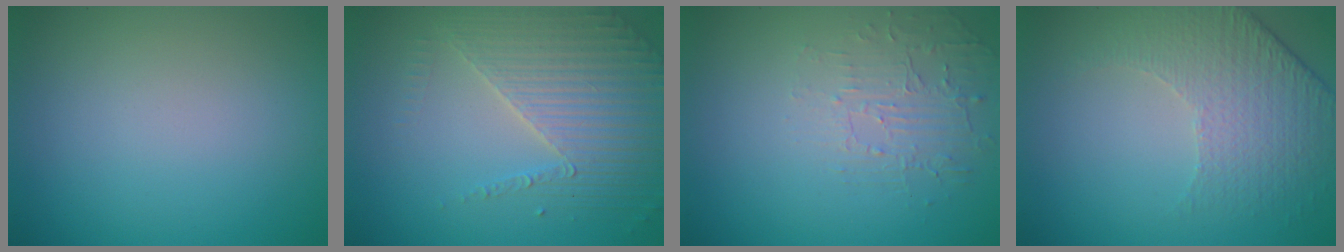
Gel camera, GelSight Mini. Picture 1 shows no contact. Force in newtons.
{"total": 4.0, "press": 3.8, "slide": 1.3}
{"total": 1.9, "press": 0.8, "slide": 1.7}
{"total": 4.8, "press": 3.4, "slide": 3.3}